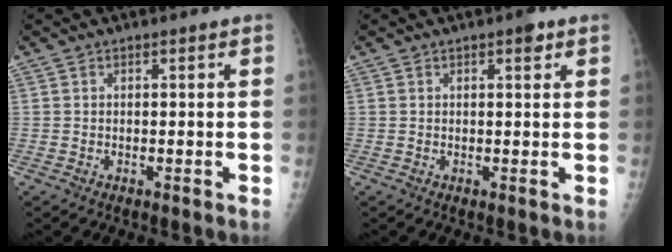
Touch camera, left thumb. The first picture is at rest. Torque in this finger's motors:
{"motor_torque": [0.53, 0.30, 0.42, 0.17, 0.00]}